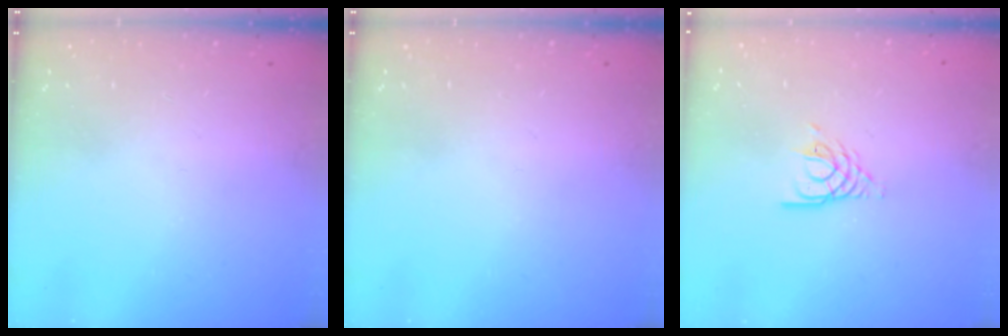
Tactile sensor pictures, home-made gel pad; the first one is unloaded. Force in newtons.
{"total": 0.0}
{"total": 4.2, "press": 4.1, "slide": 0.5}